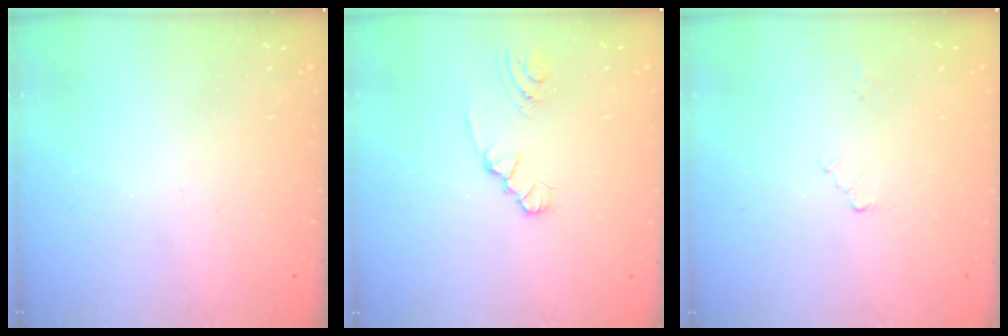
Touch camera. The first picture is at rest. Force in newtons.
{"total": 1.9, "press": 1.9, "slide": 0.2}
{"total": 2.0, "press": 2.0, "slide": 0.3}